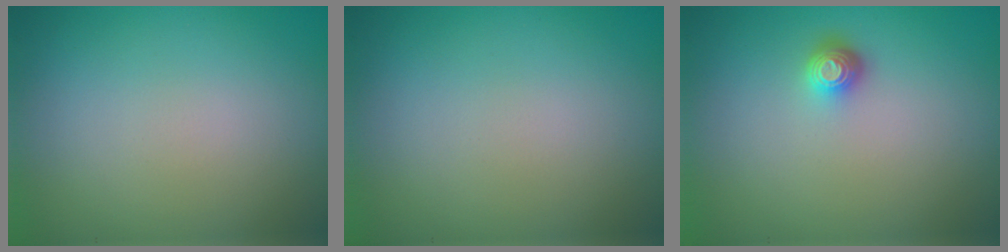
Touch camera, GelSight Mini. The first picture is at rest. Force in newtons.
{"total": 0.0}
{"total": 1.7, "press": 1.3, "slide": 1.1}